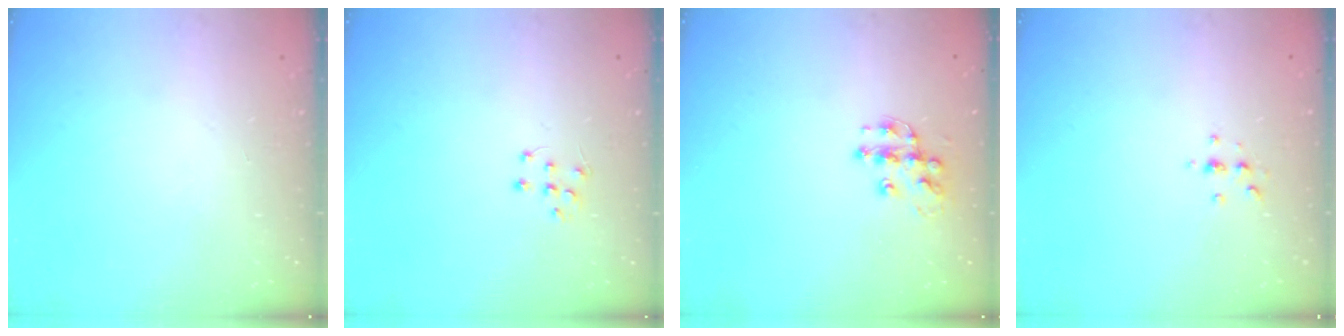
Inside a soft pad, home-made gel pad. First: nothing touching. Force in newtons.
{"total": 6.1, "press": 6.1, "slide": 0.4}
{"total": 10.7, "press": 10.7, "slide": 0.6}
{"total": 2.4, "press": 2.4, "slide": 0.3}